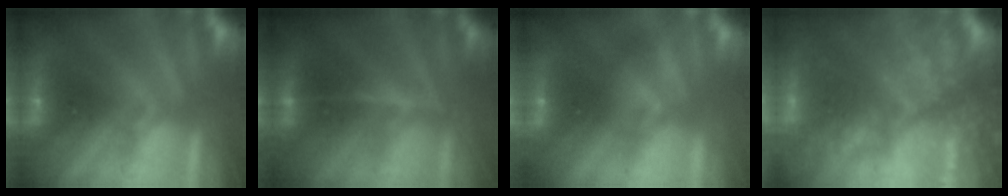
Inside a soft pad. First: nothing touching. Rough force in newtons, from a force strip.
{"total": 2.4}
{"total": 1.3}
{"total": 7.0}